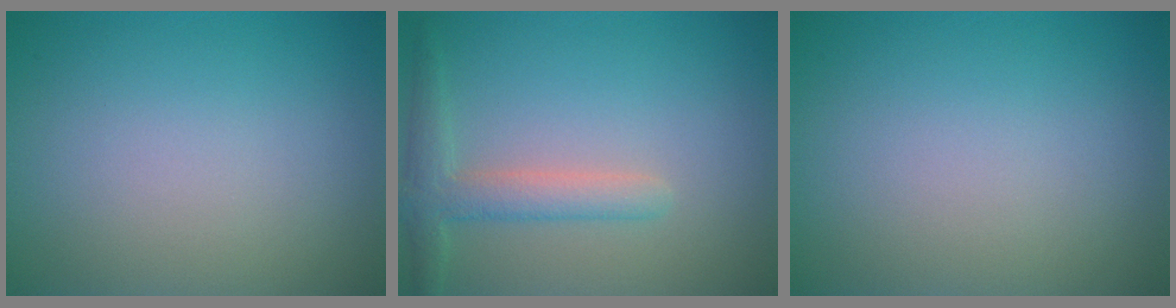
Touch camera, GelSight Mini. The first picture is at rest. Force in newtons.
{"total": 3.0, "press": 3.0, "slide": 0.2}
{"total": 0.0}